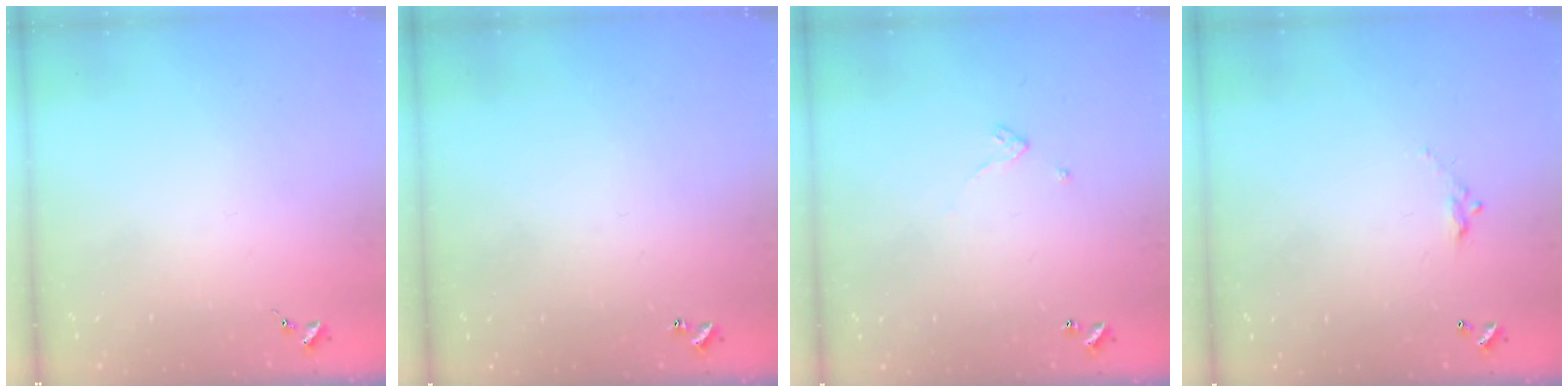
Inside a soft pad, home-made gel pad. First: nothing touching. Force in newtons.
{"total": 0.9, "press": 0.9, "slide": 0.2}
{"total": 2.4, "press": 2.4, "slide": 0.2}
{"total": 4.9, "press": 4.9, "slide": 0.2}